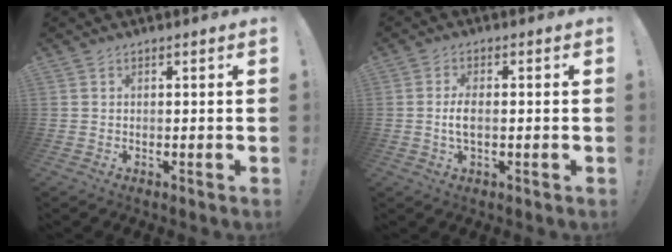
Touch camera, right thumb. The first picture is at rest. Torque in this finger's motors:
{"motor_torque": [-0.06, 0.13, 0.15, -0.11, 0.04]}